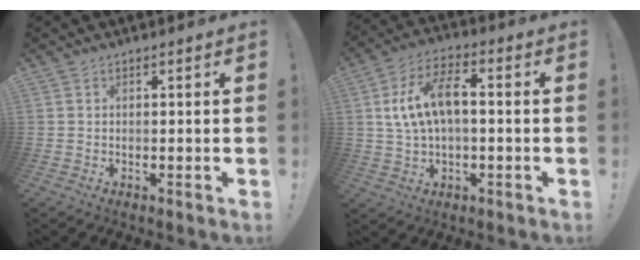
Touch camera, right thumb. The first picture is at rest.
{"total": 12.0, "force": [1.5, 6.3, 10.0], "torque": [-0.174, 0.011, 0.029]}